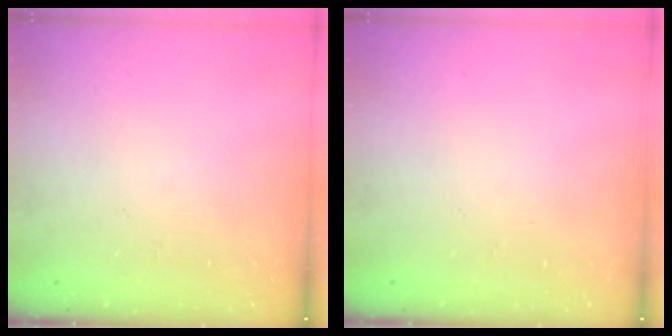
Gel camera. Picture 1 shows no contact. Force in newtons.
{"total": 0.0}